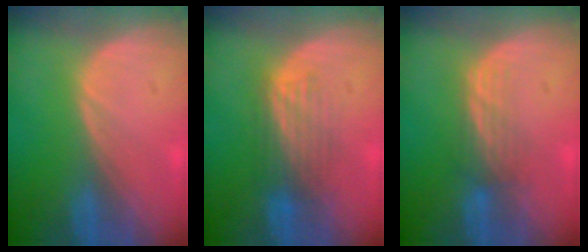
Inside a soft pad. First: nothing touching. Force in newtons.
{"total": 4.2, "press": 4.2, "slide": 0.1}
{"total": 3.2, "press": 2.6, "slide": 1.9}